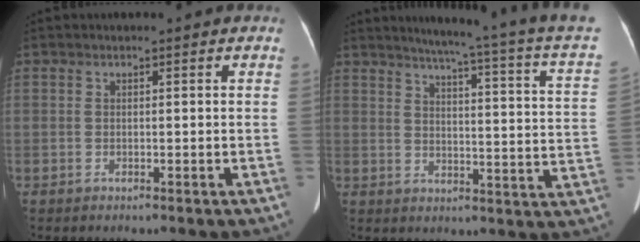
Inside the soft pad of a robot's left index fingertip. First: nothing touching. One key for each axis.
{"total": 21.1, "fx": 18.2, "fy": -2.2, "fz": 10.6, "tx": -0.162, "ty": -0.077, "tz": 0.209}